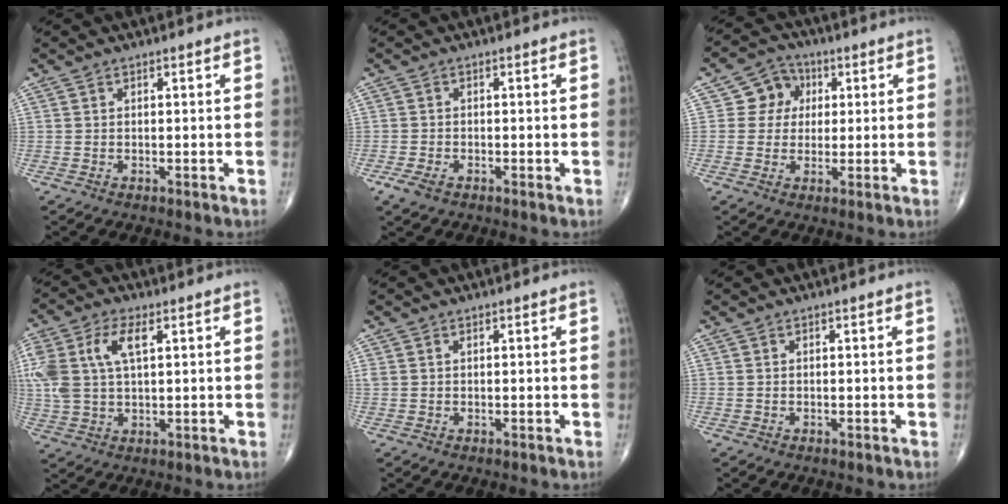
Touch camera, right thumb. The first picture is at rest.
{"total": 2.6, "force": [-1.4, 1.3, 1.8], "torque": [-0.041, -0.002, -0.029]}
{"total": 6.4, "force": [1.3, 5.9, 2.1], "torque": [0.005, 0.007, 0.015]}
{"total": 11.9, "force": [3.4, 6.1, 9.6], "torque": [-0.231, 0.014, 0.070]}
{"total": 0.9, "force": [0.4, 0.6, 0.6], "torque": [-0.016, 0.013, 0.013]}
{"total": 0.0}